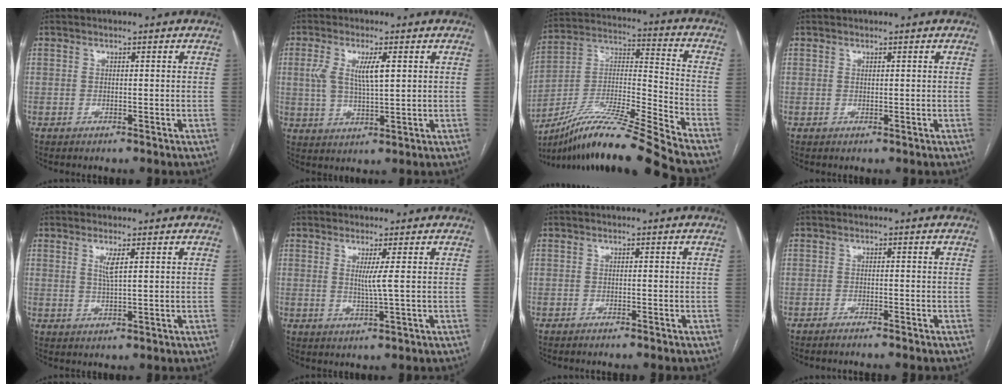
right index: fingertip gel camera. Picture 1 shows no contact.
{"total": 6.5, "force": [1.6, 1.7, 6.1], "torque": [-0.127, 0.007, 0.035]}
{"total": 20.3, "force": [-17.3, -2.0, 10.5], "torque": [-0.211, -0.009, -0.314]}
{"total": 0.0}
{"total": 2.5, "force": [1.0, 0.0, 2.3], "torque": [-0.054, -0.004, 0.021]}
{"total": 2.8, "force": [0.6, -0.8, 2.7], "torque": [-0.054, -0.008, 0.013]}
{"total": 2.7, "force": [-2.4, 0.1, 1.2], "torque": [-0.018, -0.001, -0.027]}
{"total": 3.3, "force": [-3.0, -0.1, 1.4], "torque": [-0.019, 0.000, -0.036]}